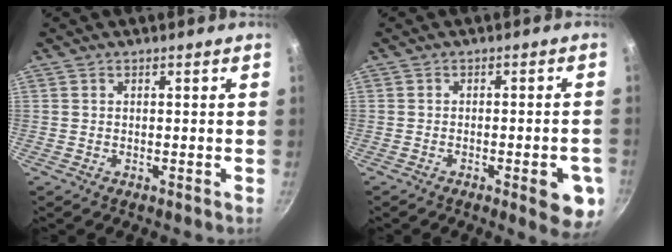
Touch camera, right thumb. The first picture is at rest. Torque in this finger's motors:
{"motor_torque": [0.94, 1.18, 0.16, -0.25, 0.01]}